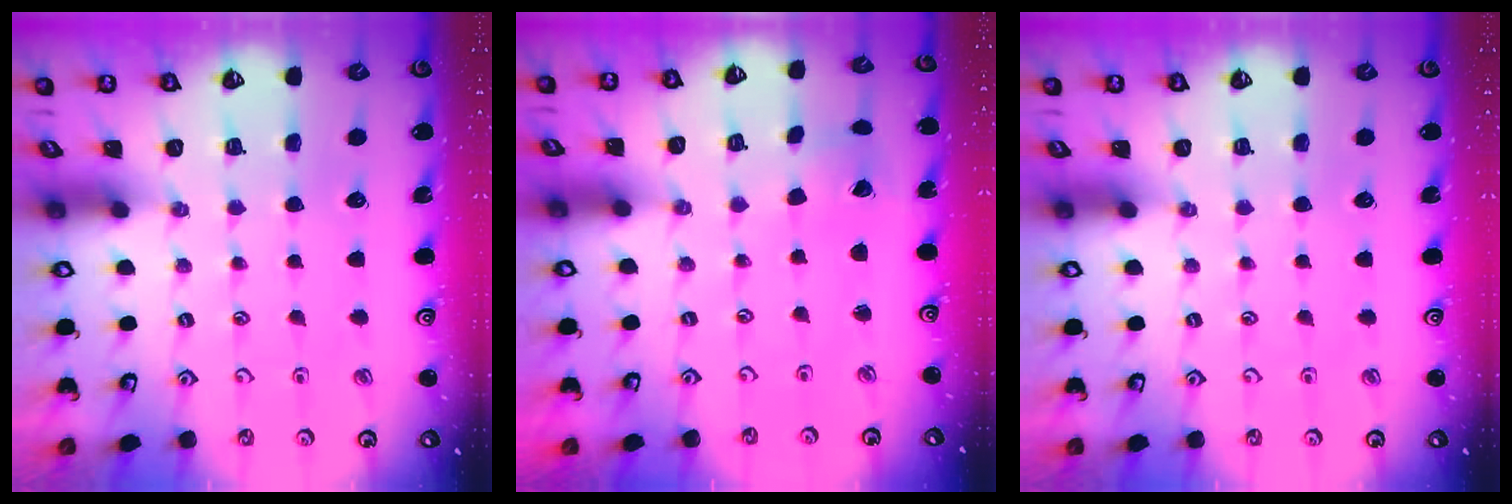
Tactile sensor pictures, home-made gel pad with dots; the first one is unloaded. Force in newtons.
{"total": 1.8, "press": 1.8, "slide": 0.2}
{"total": 0.0}